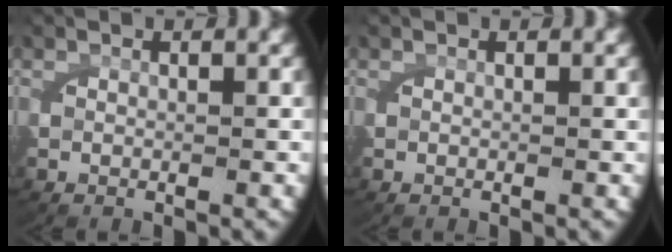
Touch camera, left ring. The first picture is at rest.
{"total": 0.0}